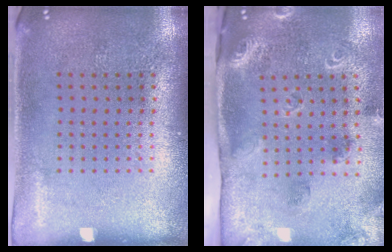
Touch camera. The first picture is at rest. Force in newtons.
{"total": 1.9, "press": 1.8, "slide": 0.6}